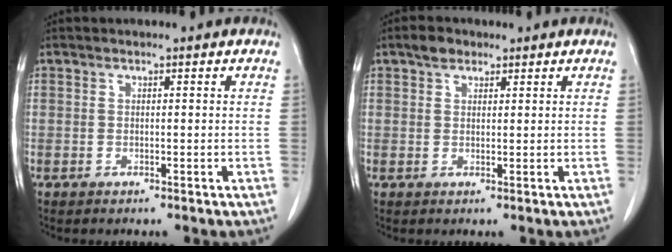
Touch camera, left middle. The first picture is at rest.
{"total": 2.3, "force": [1.6, 1.3, 0.9], "torque": [-0.018, 0.006, 0.026]}